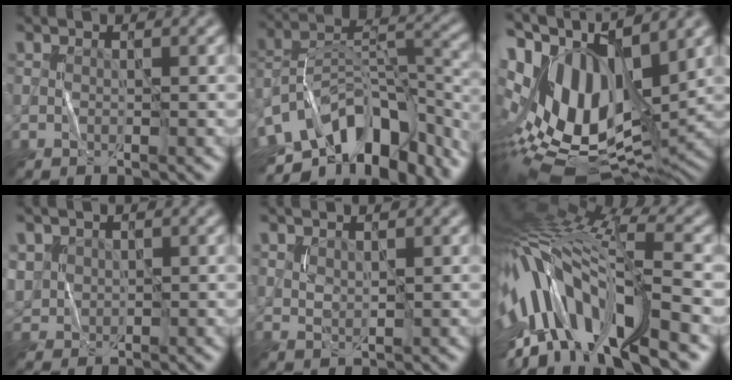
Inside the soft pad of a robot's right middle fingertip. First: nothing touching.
{"total": 13.9, "force": [-8.1, 7.3, 8.6], "torque": [-0.166, 0.012, -0.132]}
{"total": 17.5, "force": [2.1, 8.5, 15.1], "torque": [-0.279, 0.005, 0.053]}
{"total": 2.3, "force": [0.9, 2.0, 0.7], "torque": [-0.026, 0.001, 0.023]}
{"total": 1.3, "force": [0.9, 0.6, 0.8], "torque": [-0.020, -0.002, 0.024]}
{"total": 15.6, "force": [-2.8, 6.2, 14.0], "torque": [-0.285, 0.025, -0.043]}